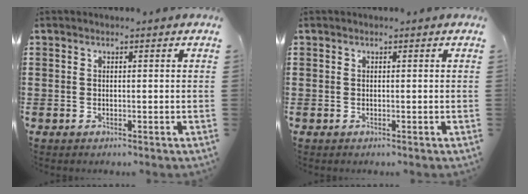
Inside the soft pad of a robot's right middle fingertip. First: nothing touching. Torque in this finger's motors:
{"motor_torque": [-1.52, -0.61, 0.00, 0.00]}